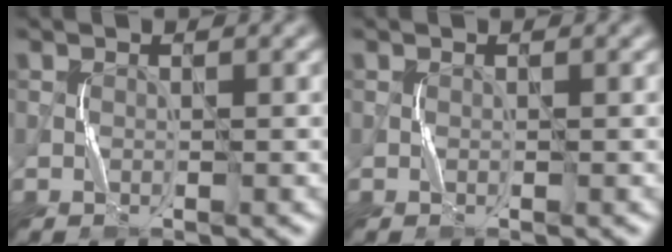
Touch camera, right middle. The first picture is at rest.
{"total": 0.0}